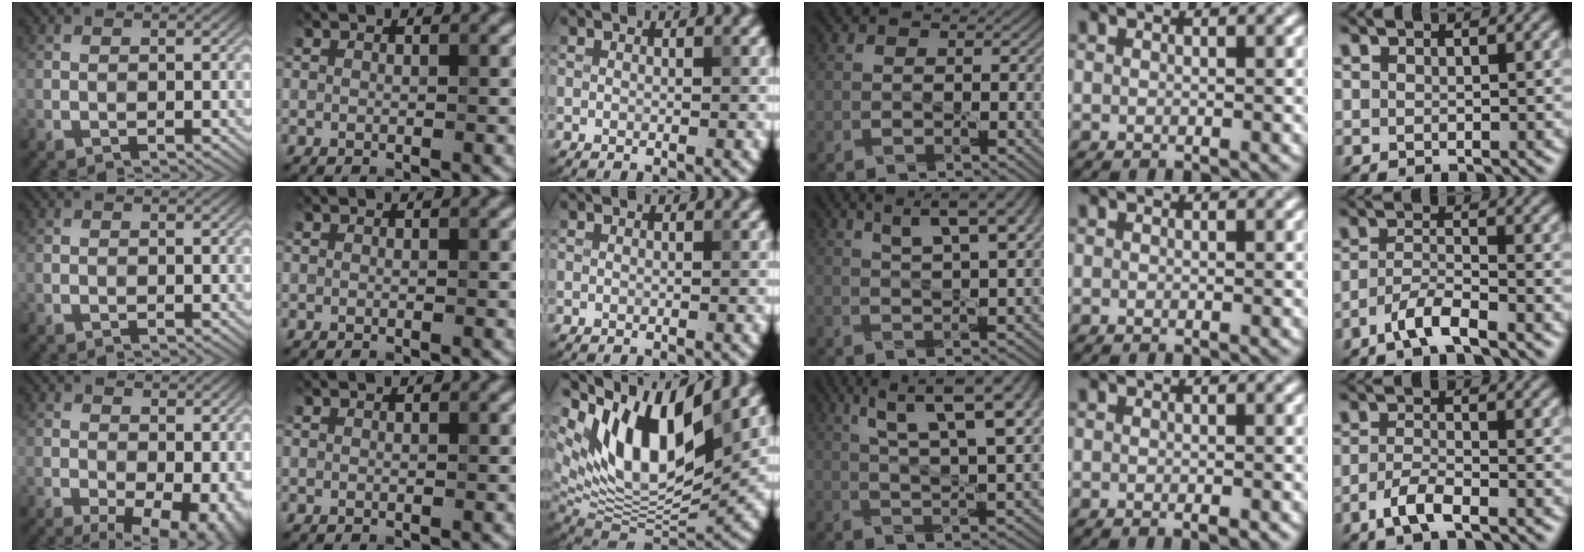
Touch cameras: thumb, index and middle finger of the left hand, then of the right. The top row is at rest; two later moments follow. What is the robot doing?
{"motion": "pour", "object": "sugar"}